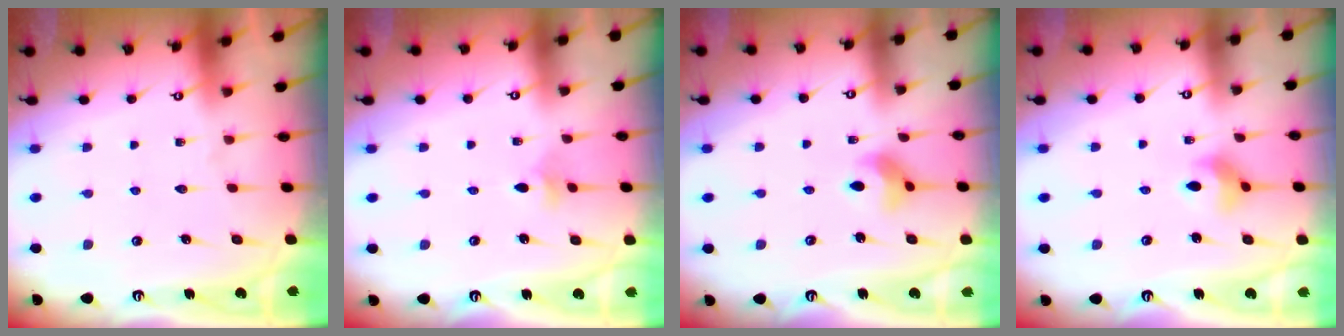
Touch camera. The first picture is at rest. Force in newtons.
{"total": 2.6, "press": 2.6, "slide": 0.5}
{"total": 6.0, "press": 6.0, "slide": 0.6}
{"total": 5.1, "press": 5.1, "slide": 0.7}